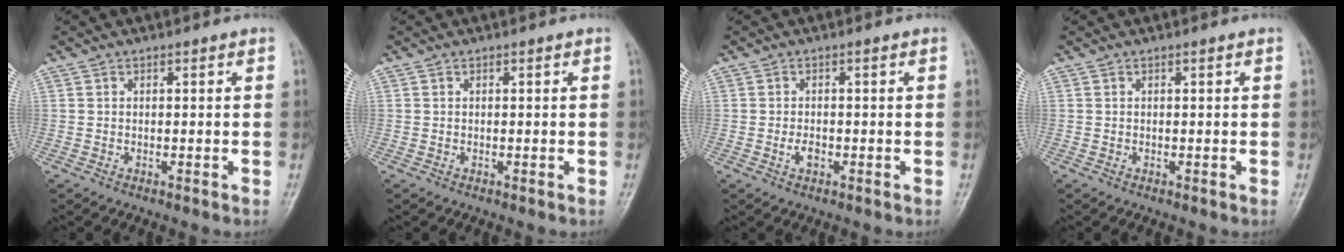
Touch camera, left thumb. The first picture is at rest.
{"total": 0.0}
{"total": 1.9, "force": [-0.6, 1.1, 1.4], "torque": [-0.024, 0.001, -0.012]}
{"total": 0.0}